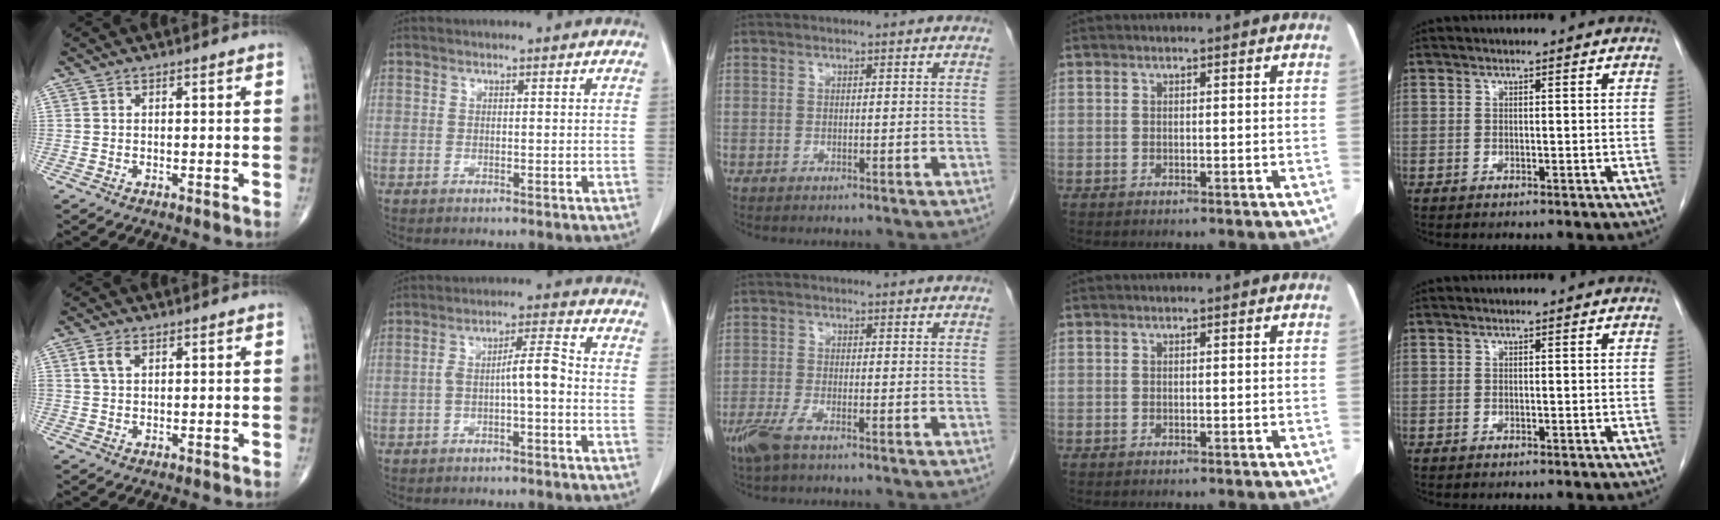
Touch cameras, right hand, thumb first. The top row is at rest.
{"thumb": {"total": 3.1, "force": [1.2, 1.8, 2.2], "torque": [-0.046, 0.006, 0.026]}, "index": {"total": 5.4, "force": [-1.2, 0.8, 5.2], "torque": [-0.090, 0.023, -0.019]}, "middle": {"total": 3.9, "force": [-2.6, 0.9, 2.8], "torque": [-0.066, -0.009, -0.052]}}